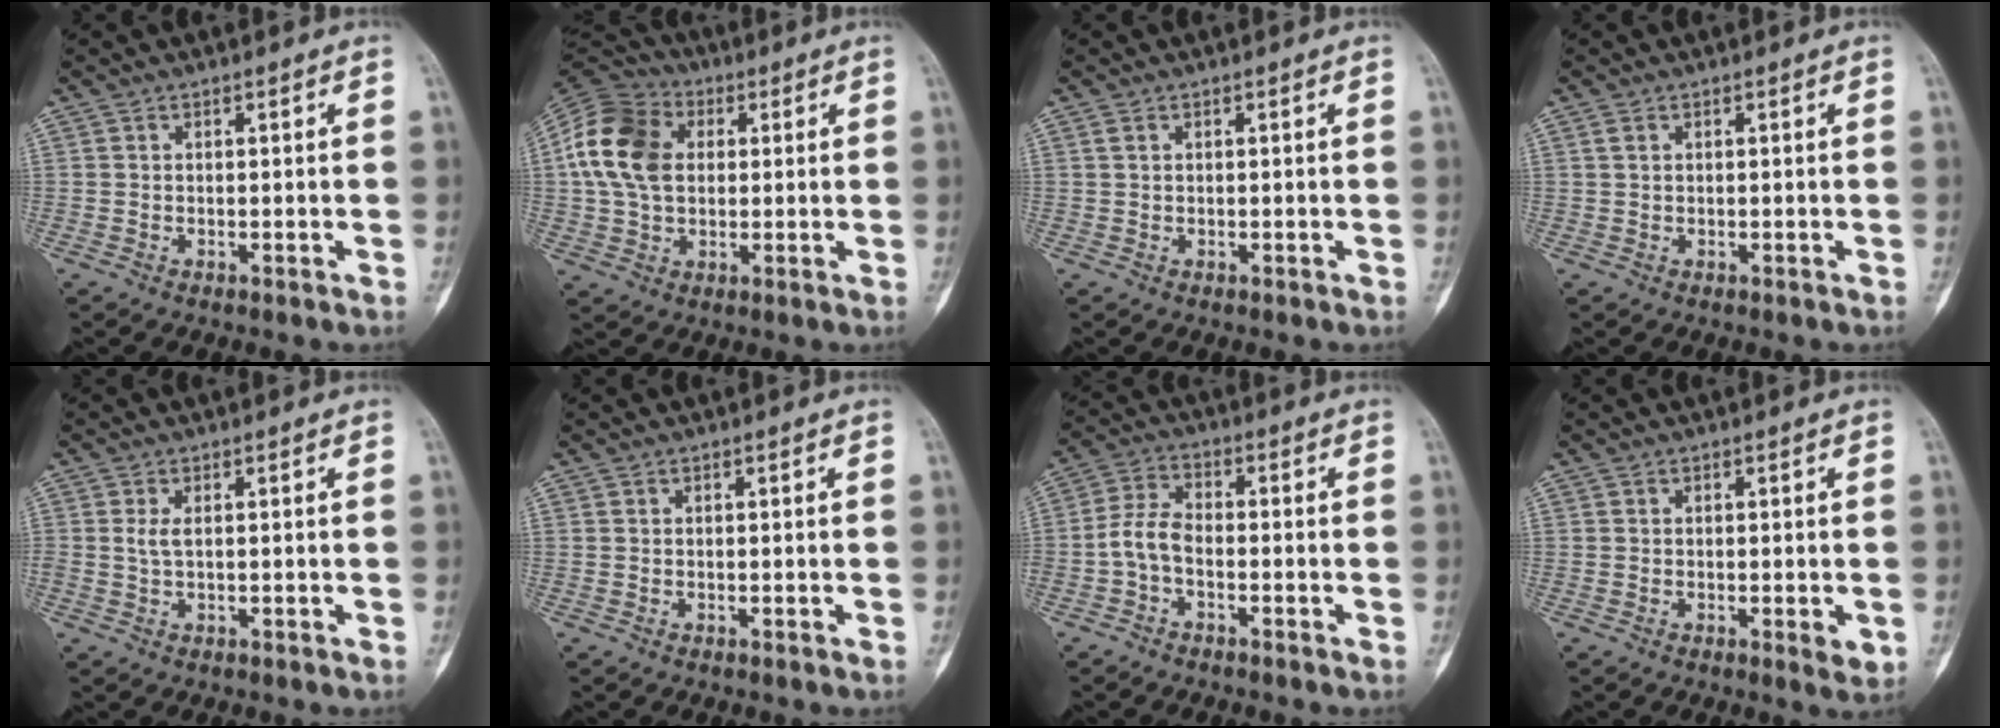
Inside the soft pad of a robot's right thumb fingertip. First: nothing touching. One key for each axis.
{"total": 14.9, "fx": 2.3, "fy": 11.0, "fz": 9.7, "tx": -0.173, "ty": 0.017, "tz": 0.034}
{"total": 0.8, "fx": 0.5, "fy": 0.4, "fz": 0.4, "tx": -0.012, "ty": 0.007, "tz": 0.010}
{"total": 0.9, "fx": 0.6, "fy": 0.5, "fz": 0.5, "tx": -0.013, "ty": 0.006, "tz": 0.012}
{"total": 1.8, "fx": 0.4, "fy": 0.7, "fz": 1.5, "tx": -0.039, "ty": 0.002, "tz": 0.011}
{"total": 0.0}
{"total": 5.3, "fx": -1.7, "fy": 3.0, "fz": 4.0, "tx": -0.083, "ty": 0.027, "tz": -0.044}
{"total": 2.4, "fx": -0.5, "fy": 0.7, "fz": 2.2, "tx": -0.026, "ty": -0.006, "tz": -0.006}